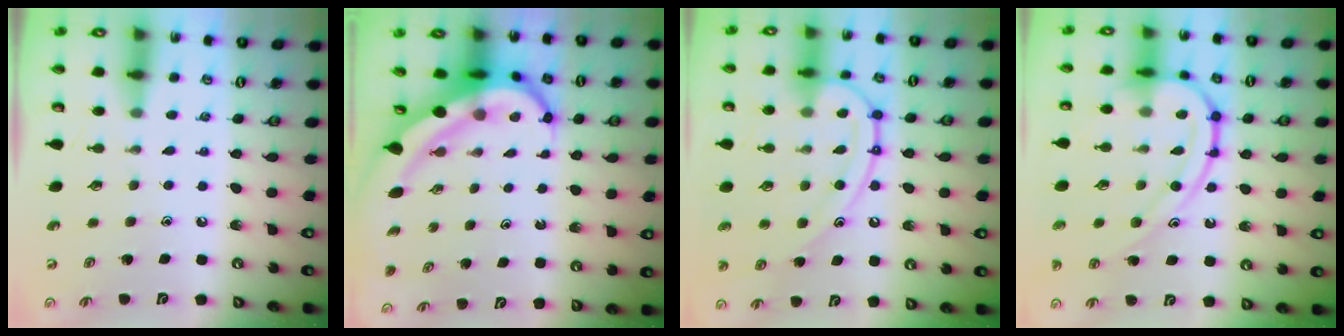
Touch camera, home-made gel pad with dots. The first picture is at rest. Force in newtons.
{"total": 9.5, "press": 9.4, "slide": 1.2}
{"total": 14.2, "press": 14.1, "slide": 1.5}
{"total": 14.8, "press": 14.8, "slide": 0.6}